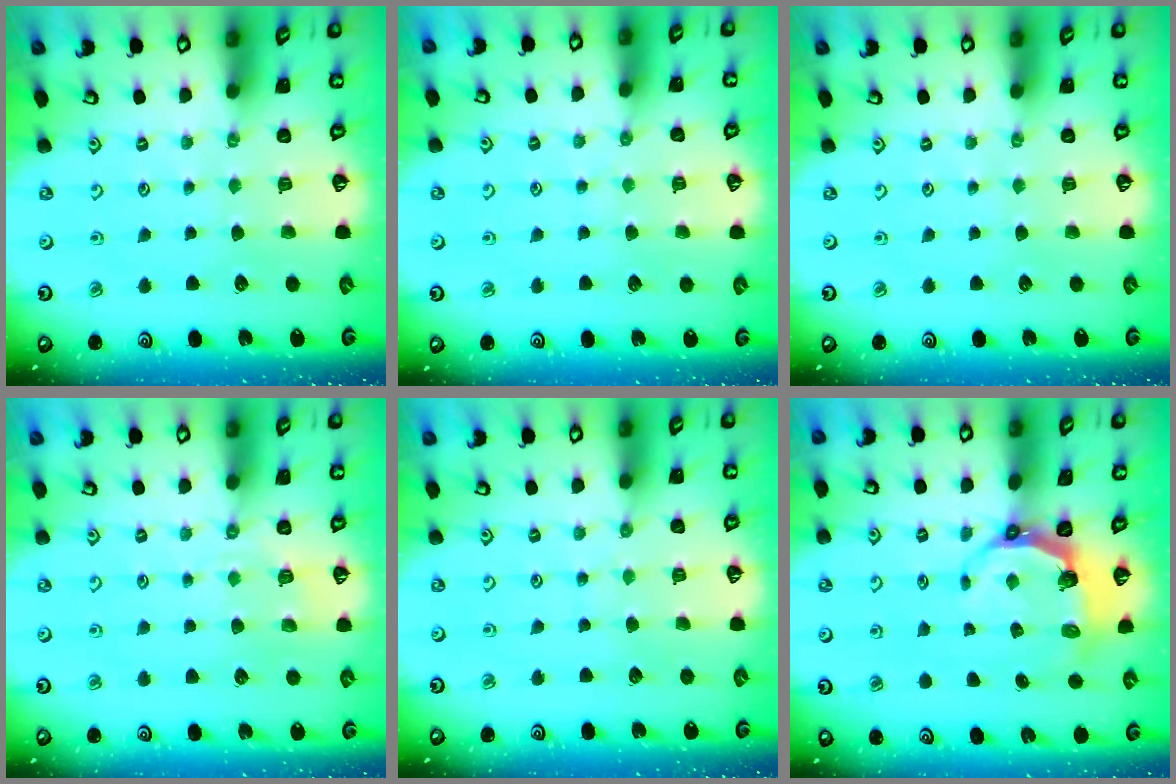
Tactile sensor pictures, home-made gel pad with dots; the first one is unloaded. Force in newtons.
{"total": 4.3, "press": 4.3, "slide": 0.3}
{"total": 0.0}
{"total": 2.8, "press": 2.5, "slide": 1.3}
{"total": 4.4, "press": 4.4, "slide": 0.4}
{"total": 6.3, "press": 4.8, "slide": 4.1}